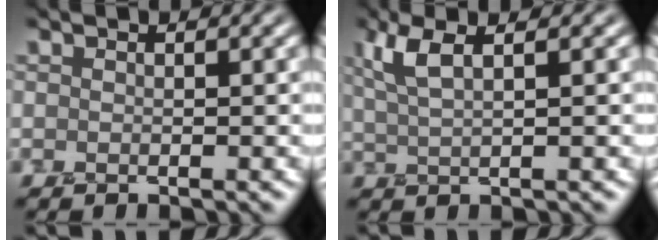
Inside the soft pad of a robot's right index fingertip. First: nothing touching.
{"total": 3.5, "force": [1.7, 1.1, 2.9], "torque": [-0.053, 0.008, 0.032]}